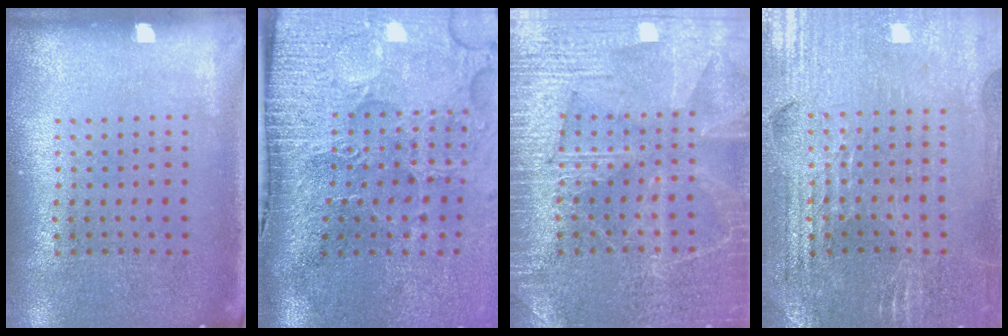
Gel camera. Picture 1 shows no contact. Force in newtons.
{"total": 5.1, "press": 4.1, "slide": 3.0}
{"total": 3.7, "press": 3.7, "slide": 0.5}
{"total": 2.9, "press": 2.9, "slide": 0.5}